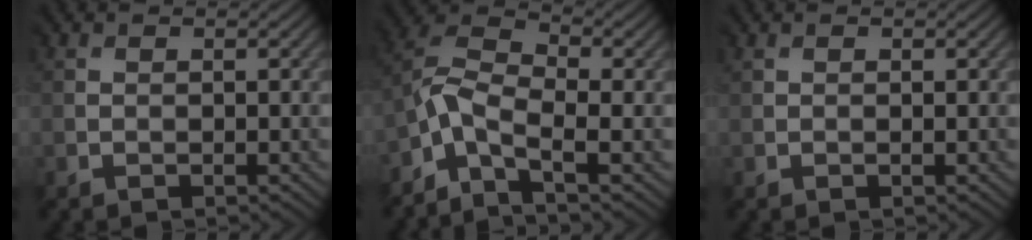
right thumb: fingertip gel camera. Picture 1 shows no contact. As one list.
[{"total": 6.1, "force": [-3.5, 2.6, 4.3], "torque": [-0.086, 0.005, -0.086]}, {"total": 0.0}]